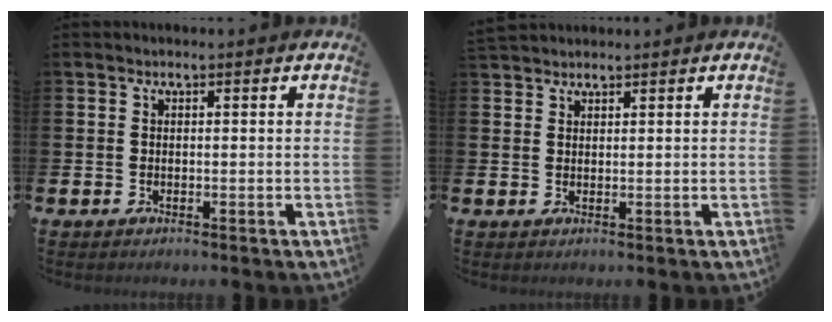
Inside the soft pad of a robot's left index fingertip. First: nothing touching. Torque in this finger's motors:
{"motor_torque": [-0.04, -0.05, 0.07, 0.07]}